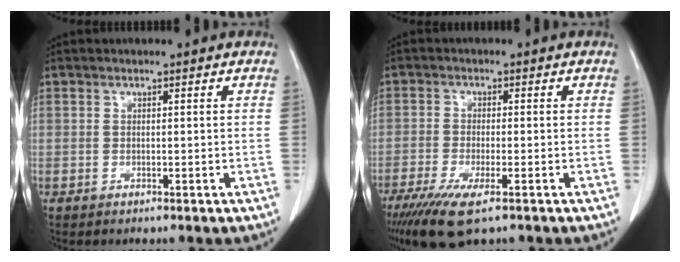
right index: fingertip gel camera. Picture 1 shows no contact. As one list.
[{"total": 7.9, "force": [-5.1, 1.4, 5.9], "torque": [-0.108, -0.021, -0.083]}]